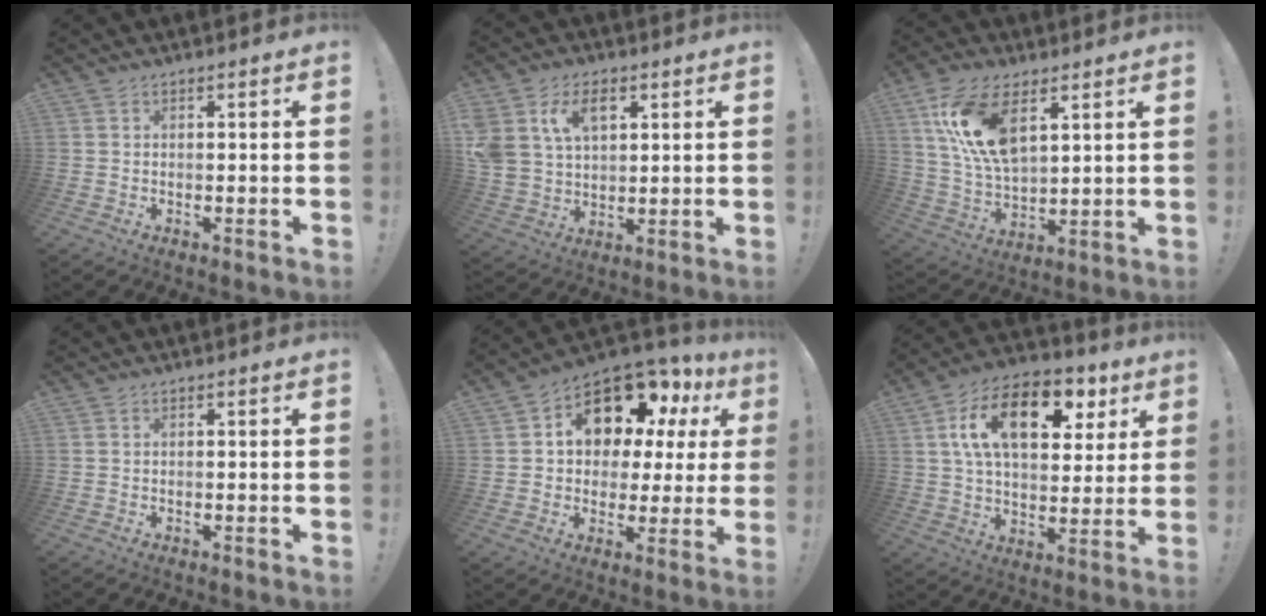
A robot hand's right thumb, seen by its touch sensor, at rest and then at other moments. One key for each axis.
{"total": 11.5, "fx": 5.3, "fy": 8.0, "fz": 6.3, "tx": -0.121, "ty": -0.010, "tz": 0.105}
{"total": 15.7, "fx": 7.4, "fy": 7.8, "fz": 11.5, "tx": -0.242, "ty": -0.026, "tz": 0.134}
{"total": 0.0}
{"total": 14.5, "fx": 8.1, "fy": 8.8, "fz": 8.1, "tx": -0.124, "ty": -0.060, "tz": 0.148}
{"total": 18.8, "fx": 7.1, "fy": 10.8, "fz": 13.7, "tx": -0.214, "ty": -0.015, "tz": 0.120}